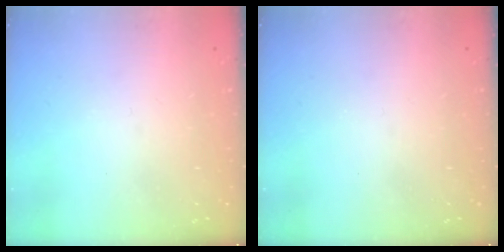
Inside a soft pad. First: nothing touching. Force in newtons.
{"total": 0.0}